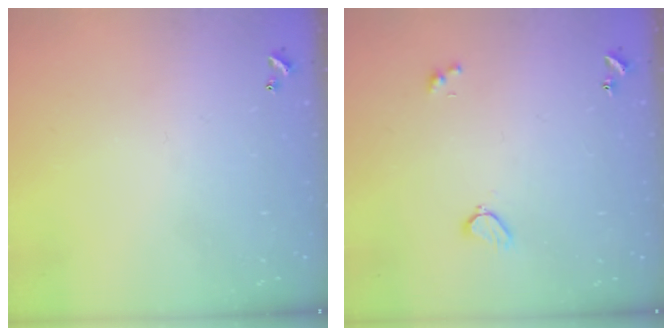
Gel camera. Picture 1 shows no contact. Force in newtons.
{"total": 1.9, "press": 1.9, "slide": 0.6}